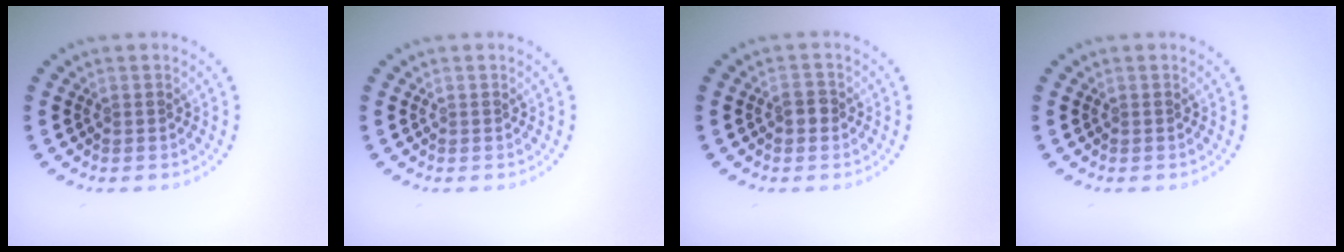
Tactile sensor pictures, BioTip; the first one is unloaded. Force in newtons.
{"total": 0.0}
{"total": 1.3, "press": 1.2, "slide": 0.4}
{"total": 0.0}